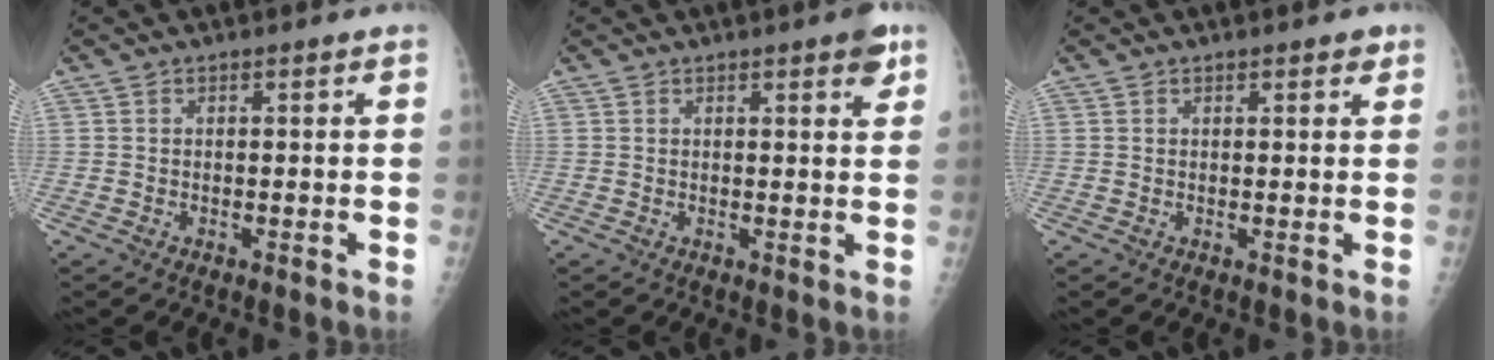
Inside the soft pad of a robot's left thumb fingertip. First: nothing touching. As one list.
[{"total": 3.6, "force": [2.2, 0.9, 2.8], "torque": [-0.026, -0.008, 0.023]}, {"total": 1.8, "force": [1.2, 0.7, 1.1], "torque": [-0.004, -0.004, 0.013]}]